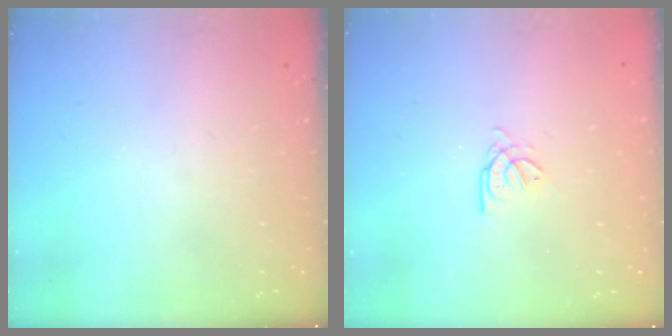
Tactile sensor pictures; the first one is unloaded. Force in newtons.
{"total": 2.7, "press": 2.7, "slide": 0.4}